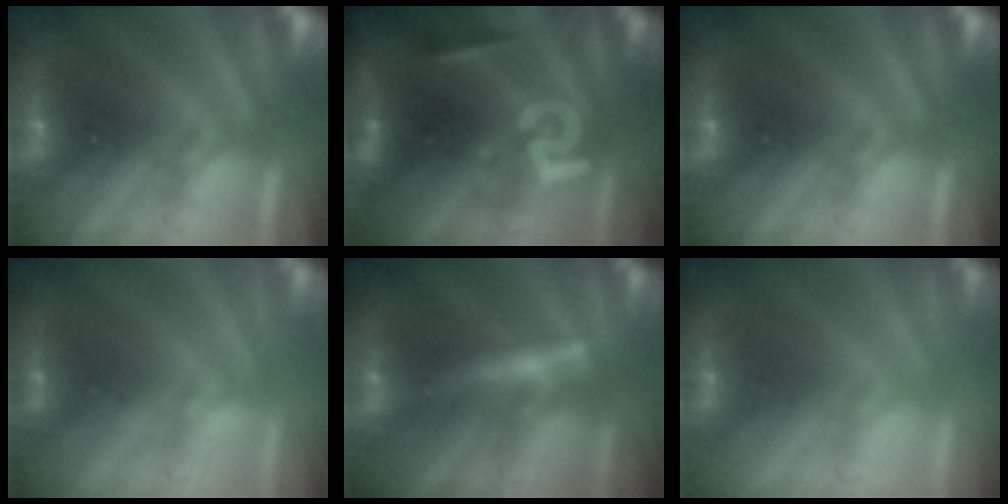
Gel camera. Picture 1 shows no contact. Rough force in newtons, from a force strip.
{"total": 2.5}
{"total": 0.0}
{"total": 2.2}
{"total": 2.6}
{"total": 2.0}